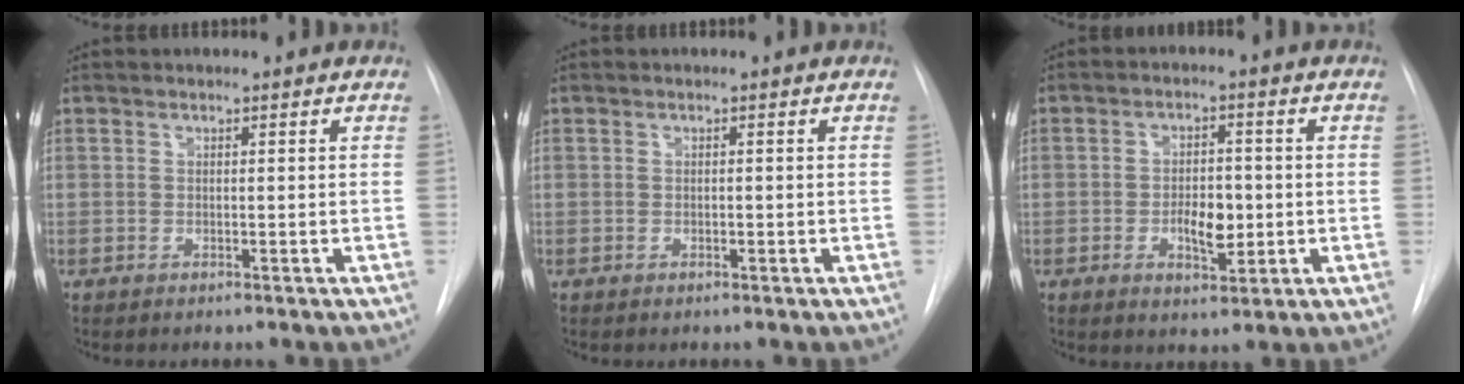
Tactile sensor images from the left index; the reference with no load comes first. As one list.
[{"total": 1.1, "force": [-1.0, 0.1, 0.2], "torque": [-0.003, -0.004, -0.015]}, {"total": 5.6, "force": [-1.9, 2.5, 4.7], "torque": [-0.075, -0.005, -0.023]}]